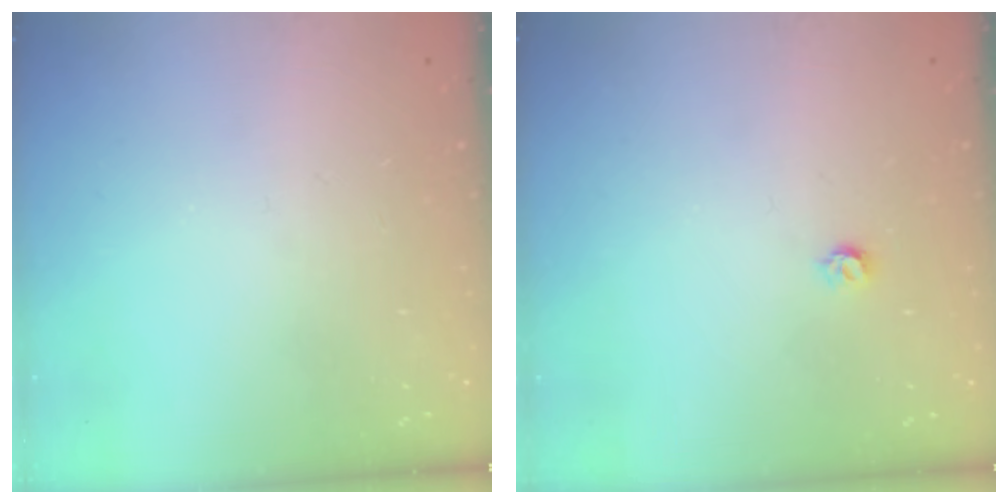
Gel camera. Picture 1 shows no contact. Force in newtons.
{"total": 3.2, "press": 3.2, "slide": 0.5}